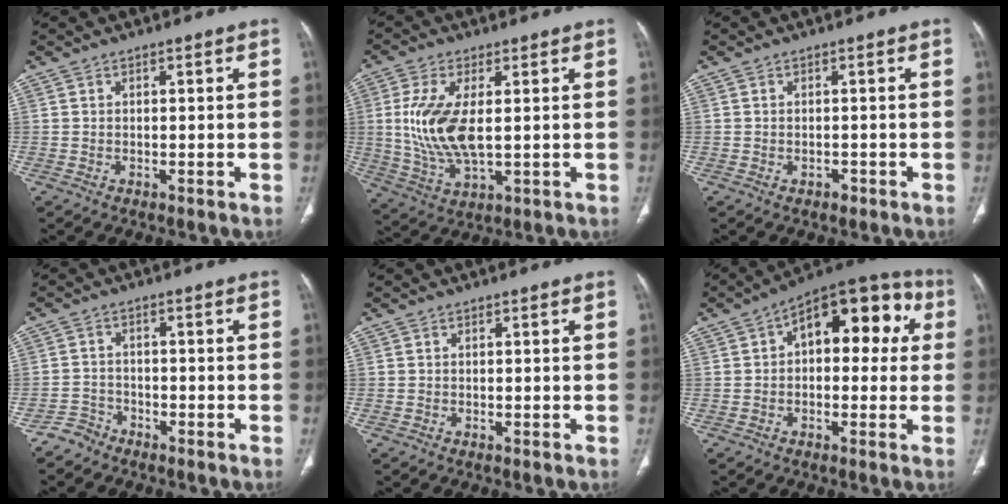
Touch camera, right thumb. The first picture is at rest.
{"total": 12.2, "force": [1.1, 5.5, 10.8], "torque": [-0.235, -0.014, 0.032]}
{"total": 1.1, "force": [-0.6, 0.8, 0.5], "torque": [-0.006, 0.005, -0.005]}
{"total": 3.0, "force": [-2.6, 1.4, -0.4], "torque": [0.014, 0.012, -0.052]}
{"total": 0.0}
{"total": 16.0, "force": [3.4, 9.0, 12.8], "torque": [-0.119, 0.040, 0.037]}